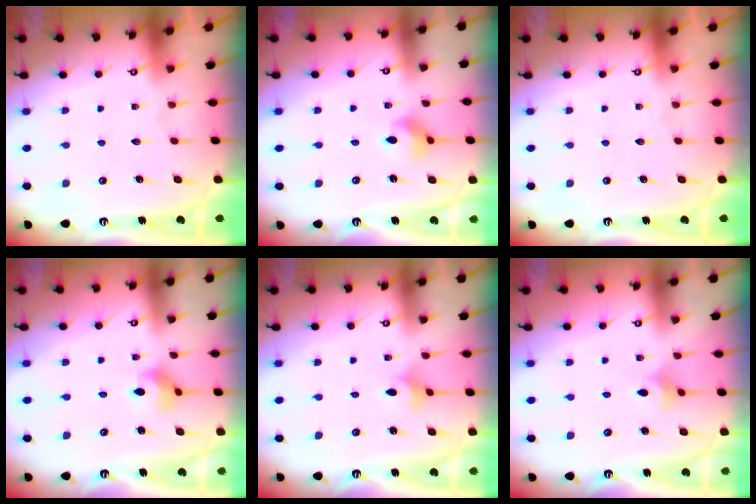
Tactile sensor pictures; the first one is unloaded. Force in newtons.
{"total": 5.2, "press": 5.1, "slide": 0.7}
{"total": 0.0}
{"total": 5.4, "press": 5.4, "slide": 0.6}
{"total": 2.8, "press": 2.7, "slide": 0.7}
{"total": 3.6, "press": 3.6, "slide": 0.5}